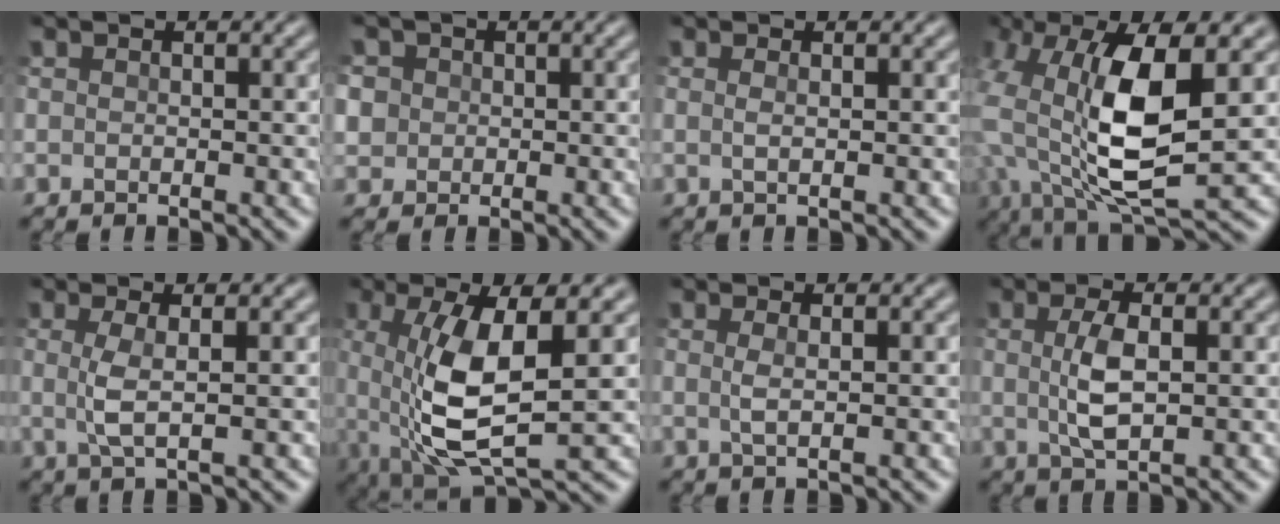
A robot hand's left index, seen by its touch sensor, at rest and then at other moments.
{"total": 3.9, "force": [0.6, 3.6, 1.2], "torque": [-0.034, 0.021, 0.004]}
{"total": 0.8, "force": [0.1, 0.1, 0.8], "torque": [-0.019, 0.000, 0.003]}
{"total": 10.2, "force": [1.1, 4.2, 9.3], "torque": [-0.203, -0.011, 0.029]}
{"total": 2.2, "force": [0.0, 0.1, 2.2], "torque": [-0.054, 0.001, 0.000]}
{"total": 8.4, "force": [-0.2, 2.8, 7.9], "torque": [-0.174, -0.011, 0.002]}
{"total": 1.2, "force": [0.1, 0.0, 1.2], "torque": [-0.030, 0.001, 0.002]}
{"total": 3.5, "force": [0.1, 1.1, 3.3], "torque": [-0.074, 0.003, 0.003]}